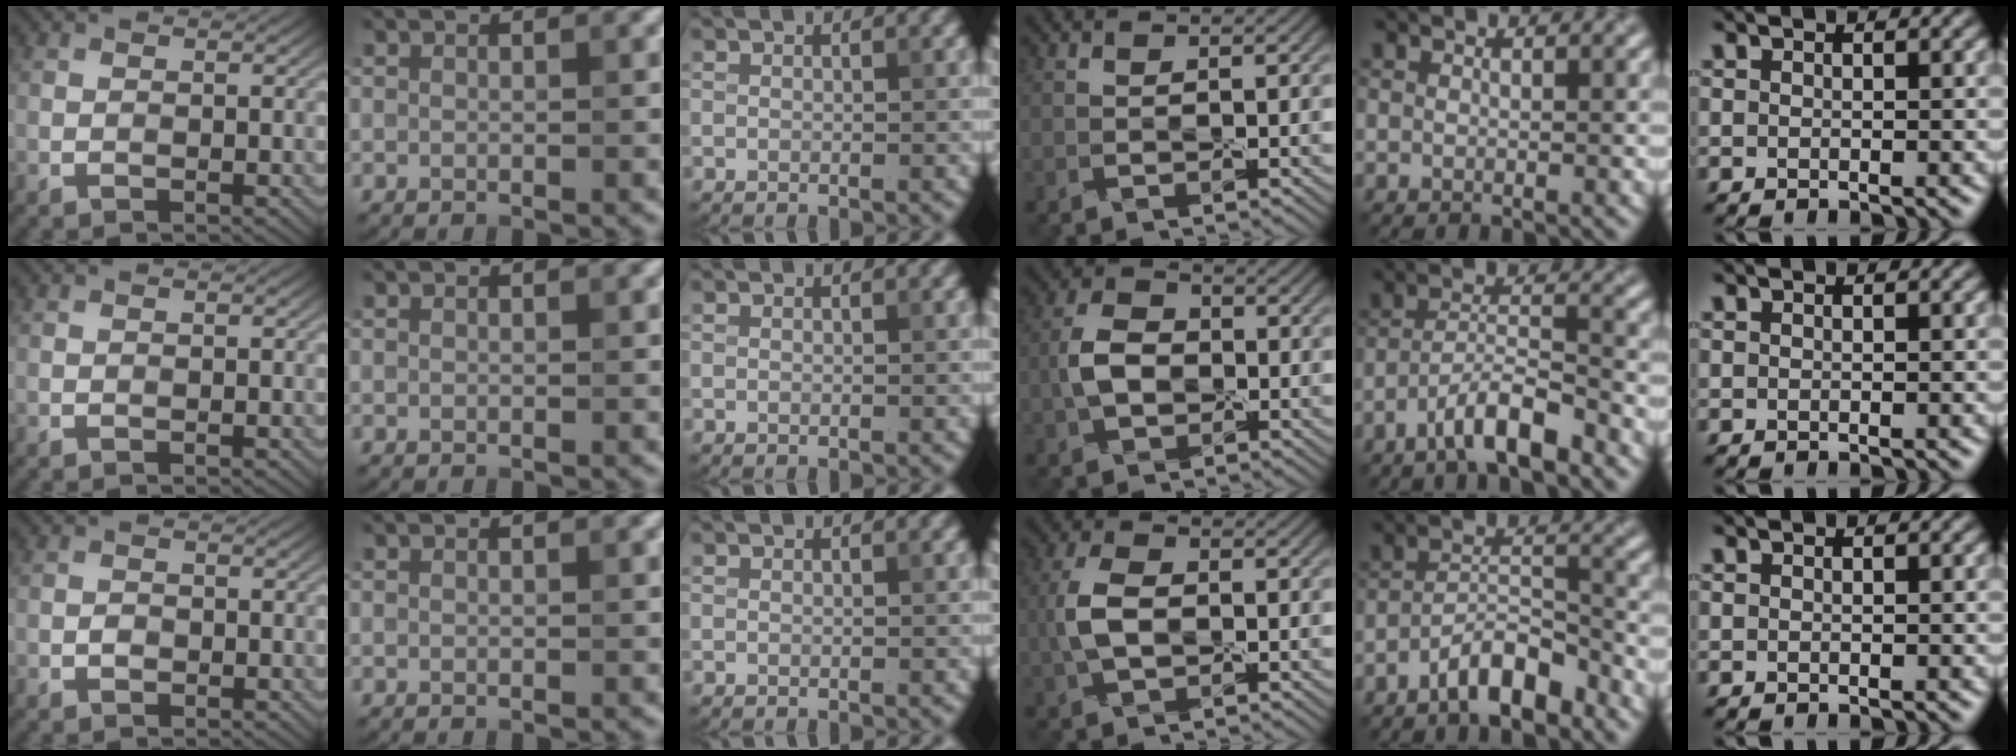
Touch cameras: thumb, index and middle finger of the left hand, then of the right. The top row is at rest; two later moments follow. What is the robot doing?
{"motion": "peel", "object": "bandage"}